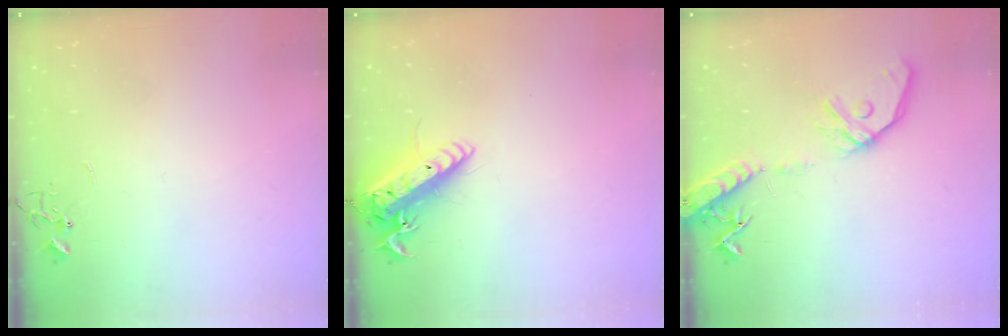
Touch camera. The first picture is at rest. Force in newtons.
{"total": 16.4, "press": 16.1, "slide": 3.0}
{"total": 15.4, "press": 15.2, "slide": 2.8}